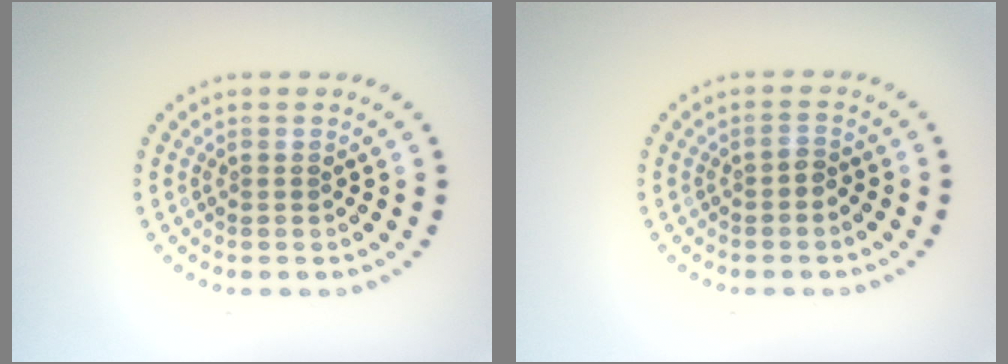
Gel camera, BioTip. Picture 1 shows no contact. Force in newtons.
{"total": 1.0, "press": 0.8, "slide": 0.5}